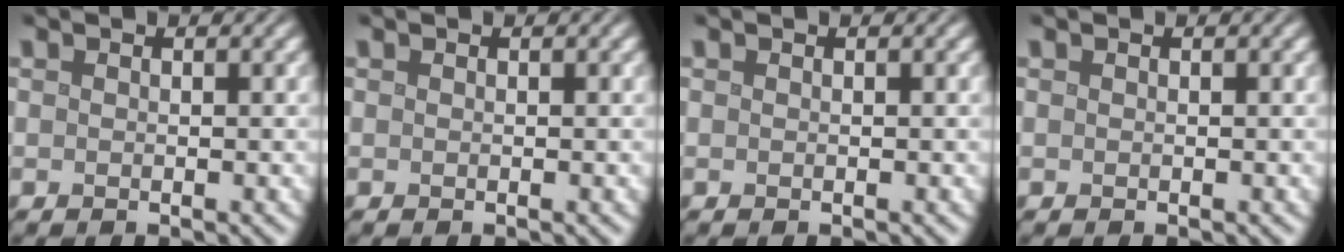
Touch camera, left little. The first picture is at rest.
{"total": 0.0}
{"total": 0.0}
{"total": 0.0}